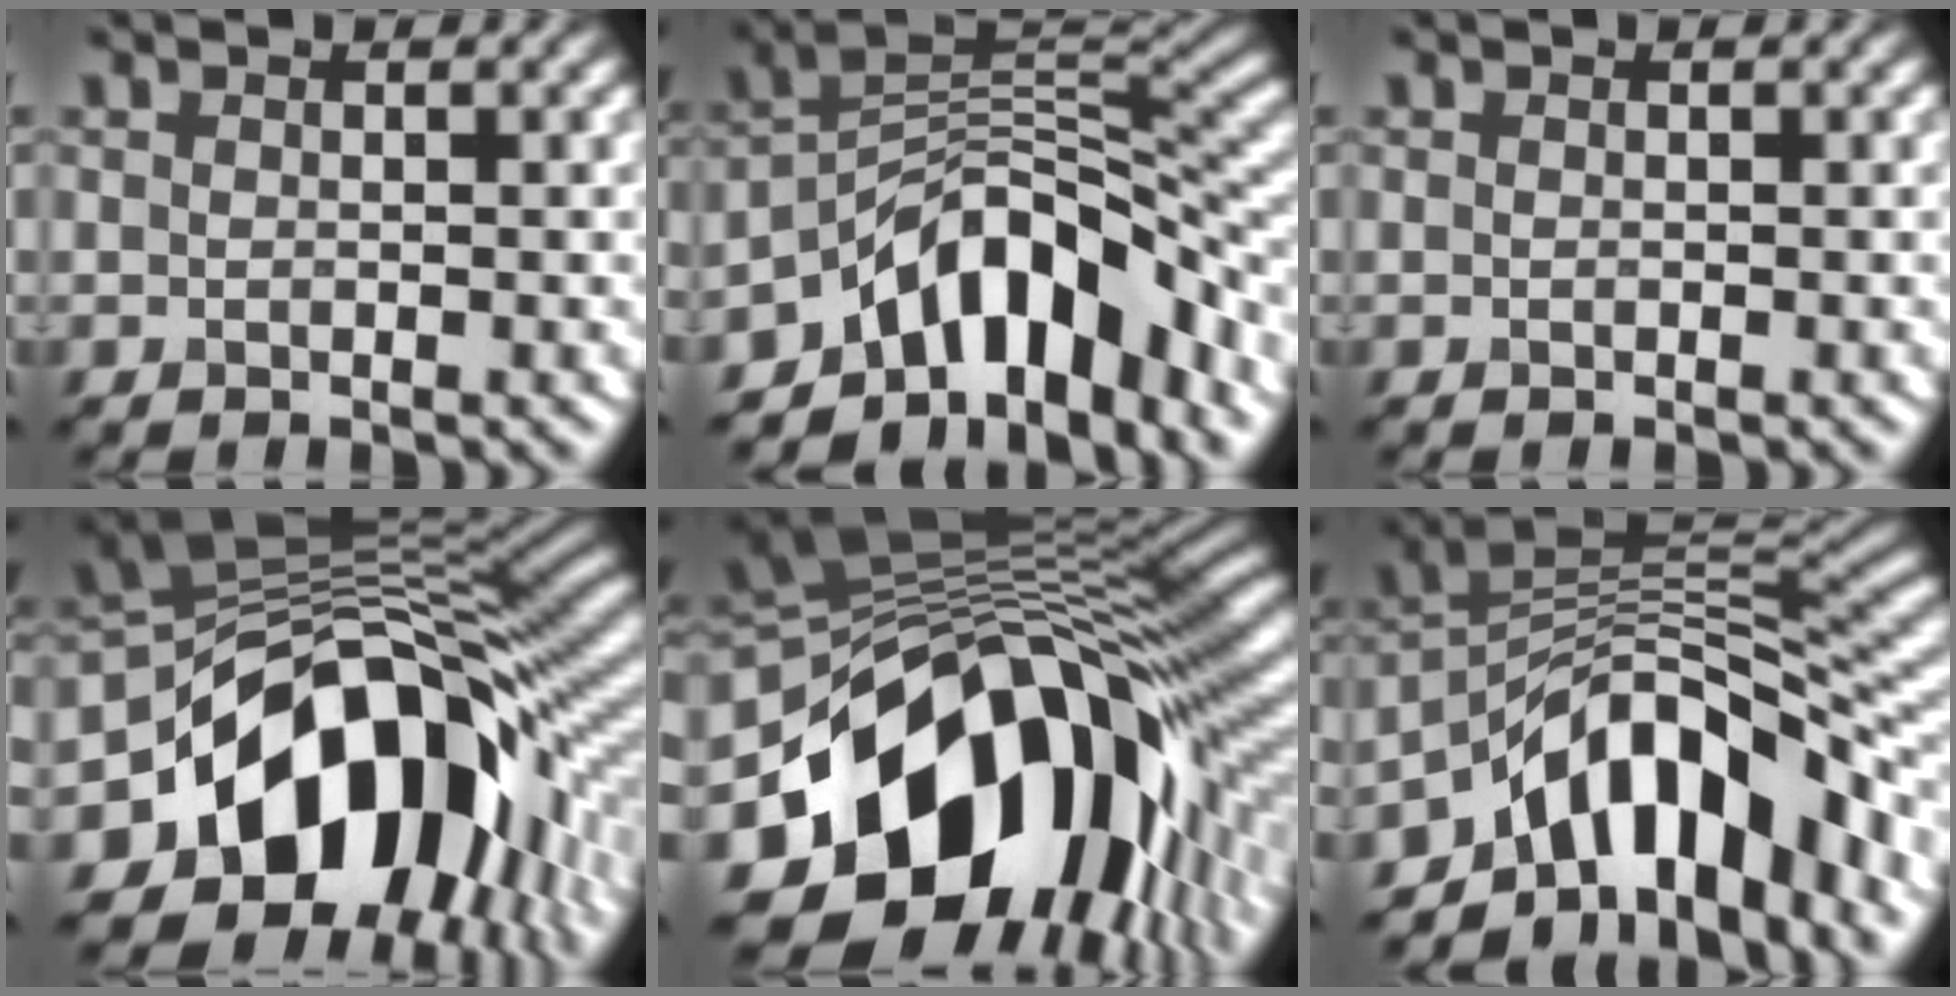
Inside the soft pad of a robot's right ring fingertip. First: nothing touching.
{"total": 10.2, "force": [-6.0, 4.7, 6.8], "torque": [-0.081, 0.014, -0.116]}
{"total": 0.0}
{"total": 14.4, "force": [-4.9, 10.0, 9.0], "torque": [-0.126, 0.001, -0.091]}
{"total": 17.5, "force": [-5.4, 12.0, 11.5], "torque": [-0.199, -0.023, -0.079]}
{"total": 11.3, "force": [-5.7, 5.7, 7.8], "torque": [-0.101, 0.016, -0.110]}